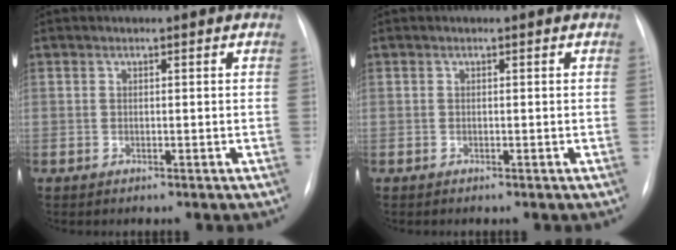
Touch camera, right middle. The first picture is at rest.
{"total": 0.0}